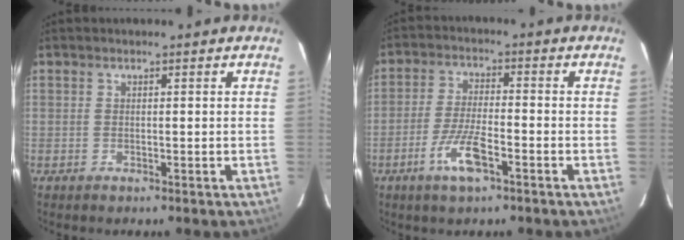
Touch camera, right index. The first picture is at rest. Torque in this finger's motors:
{"motor_torque": [0.87, -0.30, 0.43, 0.11]}